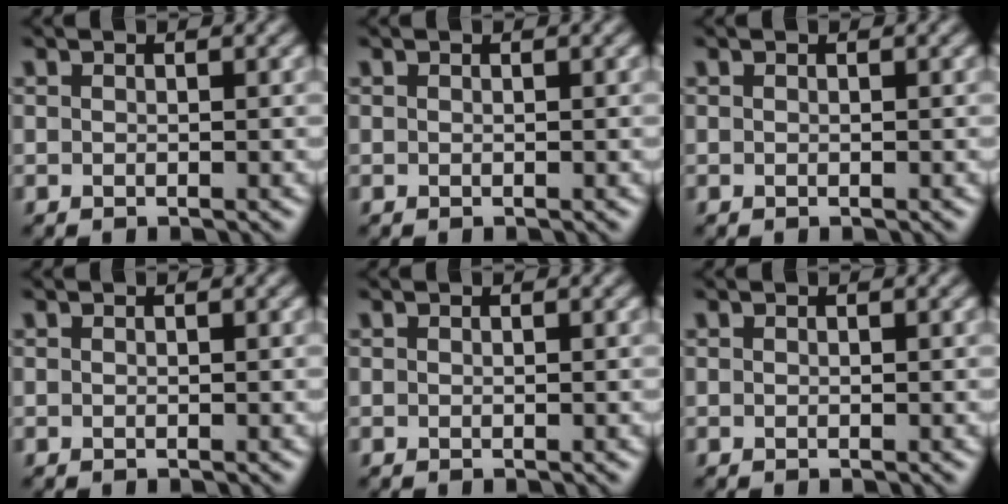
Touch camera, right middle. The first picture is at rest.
{"total": 0.0}
{"total": 0.0}
{"total": 0.0}
{"total": 0.0}
{"total": 0.0}